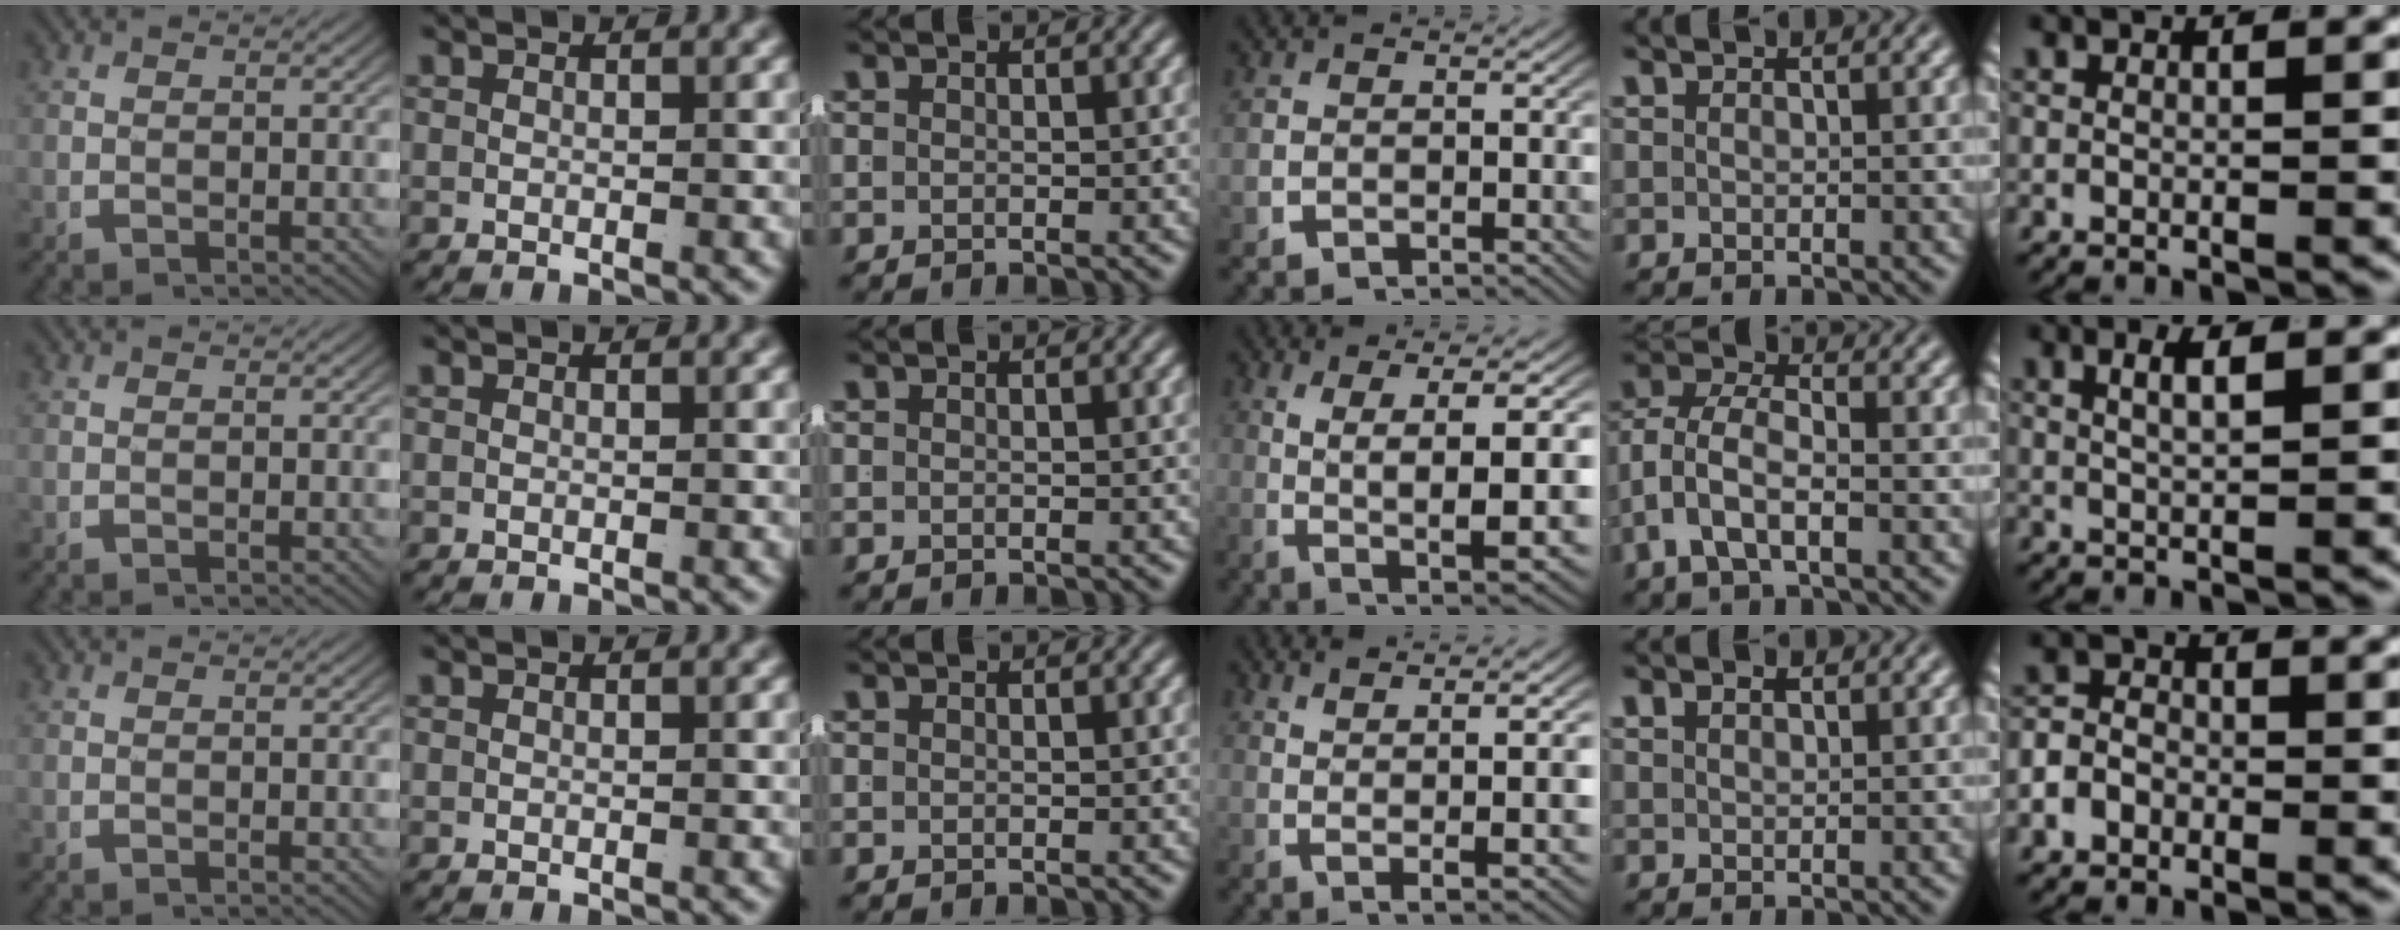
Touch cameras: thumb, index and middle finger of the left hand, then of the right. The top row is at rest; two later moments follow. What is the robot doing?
{"motion": "lift_and_place", "object": "coat"}